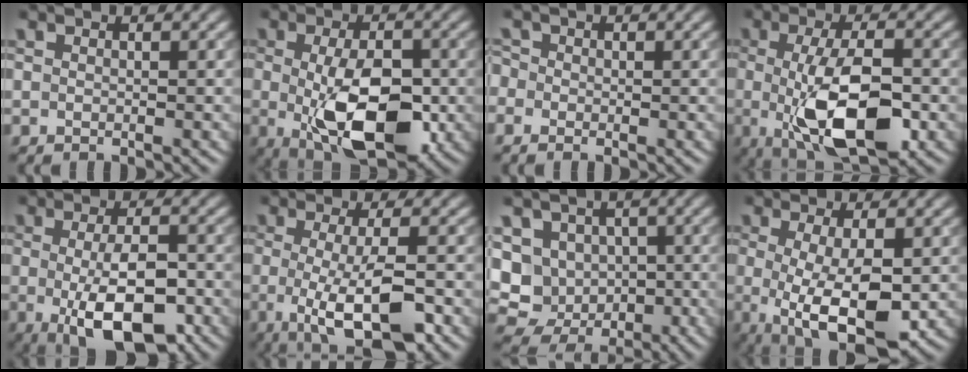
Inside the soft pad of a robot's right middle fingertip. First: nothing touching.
{"total": 10.0, "force": [-1.8, 4.7, 8.6], "torque": [-0.154, -0.025, -0.017]}
{"total": 1.1, "force": [-0.5, 0.9, 0.2], "torque": [-0.007, 0.001, -0.016]}
{"total": 9.5, "force": [-1.7, 3.5, 8.7], "torque": [-0.155, -0.017, -0.023]}
{"total": 7.6, "force": [-2.0, 2.7, 6.8], "torque": [-0.112, -0.009, -0.033]}
{"total": 7.4, "force": [-1.8, 2.0, 6.9], "torque": [-0.106, -0.012, -0.029]}
{"total": 9.4, "force": [-0.1, 8.3, 4.4], "torque": [-0.067, 0.005, -0.022]}
{"total": 7.5, "force": [-1.2, 2.5, 7.0], "torque": [-0.130, -0.019, -0.014]}